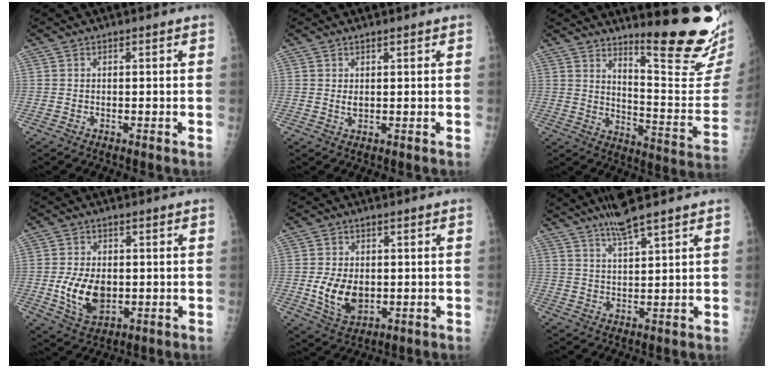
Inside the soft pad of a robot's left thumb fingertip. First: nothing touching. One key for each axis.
{"total": 1.6, "fx": 0.7, "fy": 0.6, "fz": 1.3, "tx": -0.016, "ty": -0.006, "tz": 0.019}
{"total": 20.7, "fx": 15.3, "fy": 2.9, "fz": 13.6, "tx": -0.167, "ty": -0.146, "tz": 0.219}
{"total": 9.2, "fx": -1.1, "fy": 5.9, "fz": 6.9, "tx": -0.104, "ty": -0.009, "tz": -0.007}
{"total": 8.3, "fx": -0.8, "fy": 5.6, "fz": 6.1, "tx": -0.088, "ty": -0.010, "tz": 0.000}
{"total": 6.4, "fx": 5.0, "fy": 0.1, "fz": 4.0, "tx": -0.069, "ty": -0.022, "tz": 0.096}